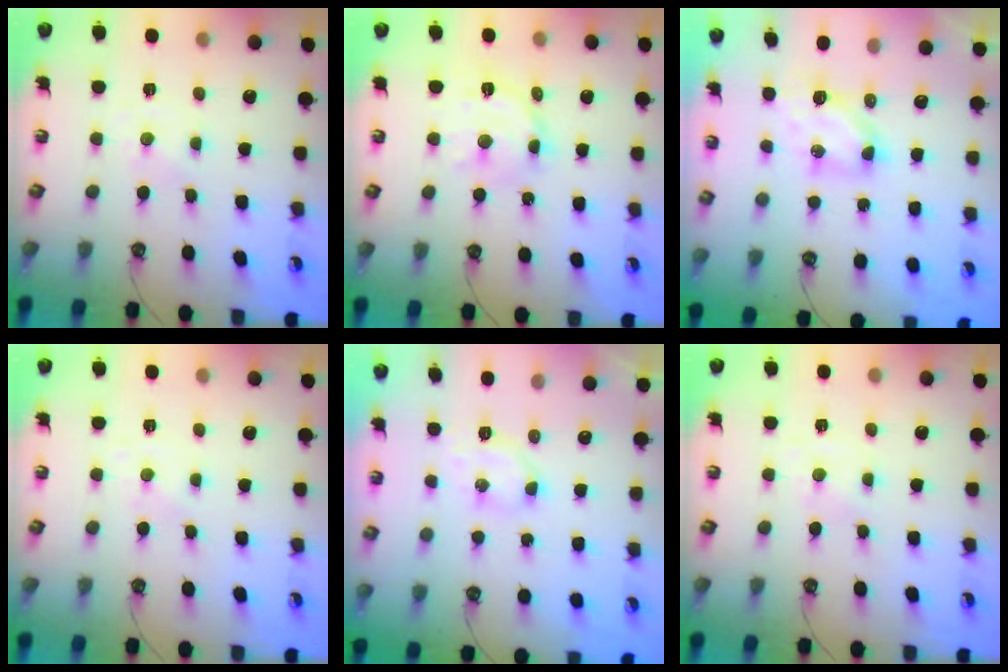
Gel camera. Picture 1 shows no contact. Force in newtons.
{"total": 12.6, "press": 12.5, "slide": 1.2}
{"total": 6.7, "press": 6.7, "slide": 0.7}
{"total": 0.0}
{"total": 5.0, "press": 4.9, "slide": 0.5}
{"total": 0.0}